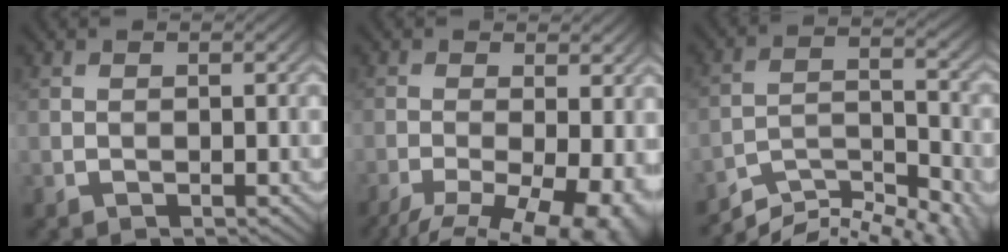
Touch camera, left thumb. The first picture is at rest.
{"total": 13.1, "force": [-6.7, 5.6, 9.7], "torque": [-0.164, -0.033, -0.073]}
{"total": 9.8, "force": [-8.0, 2.8, 5.0], "torque": [-0.090, -0.001, -0.137]}